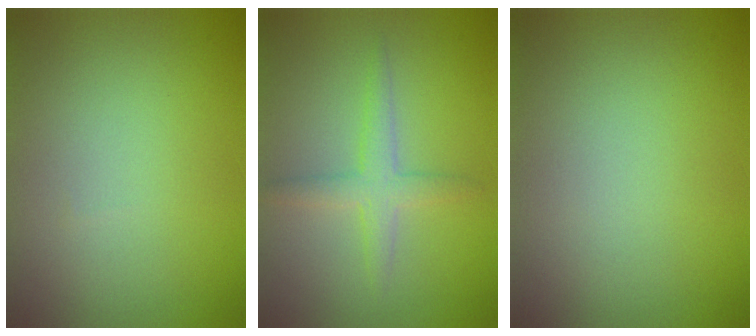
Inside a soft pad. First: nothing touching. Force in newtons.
{"total": 2.4, "press": 2.4, "slide": 0.0}
{"total": 0.0}